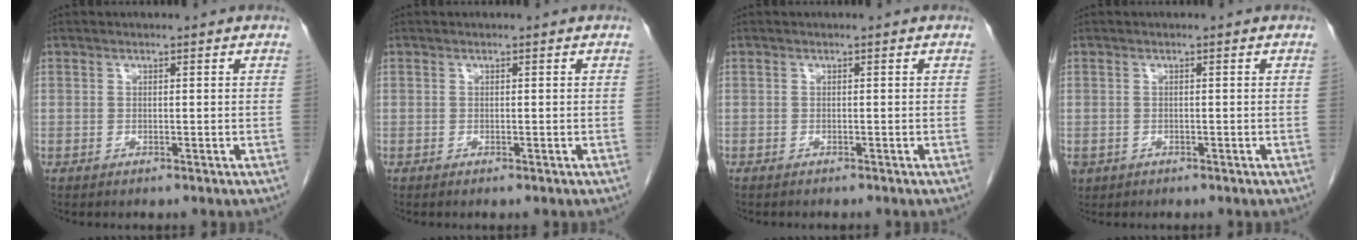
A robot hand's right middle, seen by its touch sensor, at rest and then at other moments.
{"total": 0.0}
{"total": 1.3, "force": [-1.1, 0.3, 0.5], "torque": [-0.012, -0.004, -0.014]}
{"total": 2.1, "force": [-1.0, 1.8, 0.6], "torque": [-0.014, 0.000, -0.012]}